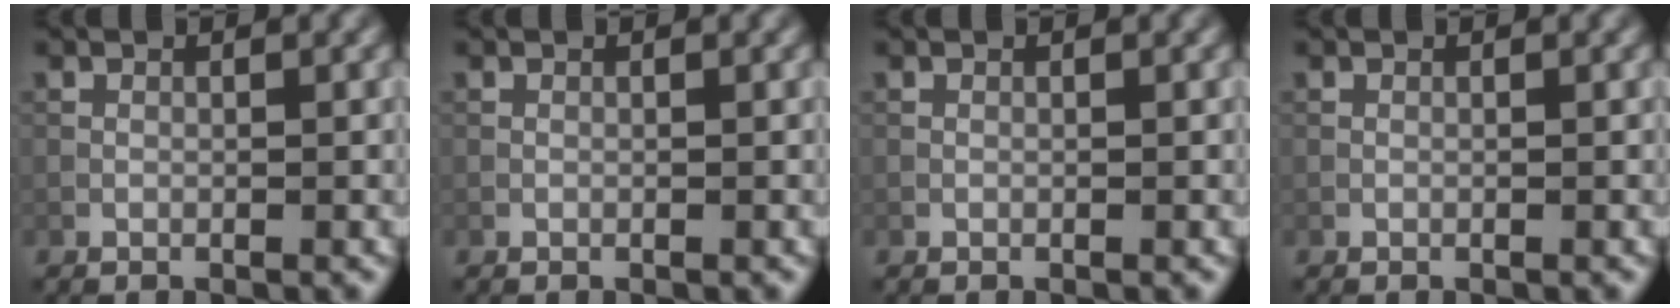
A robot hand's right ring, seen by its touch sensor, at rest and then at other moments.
{"total": 0.0}
{"total": 0.0}
{"total": 0.0}